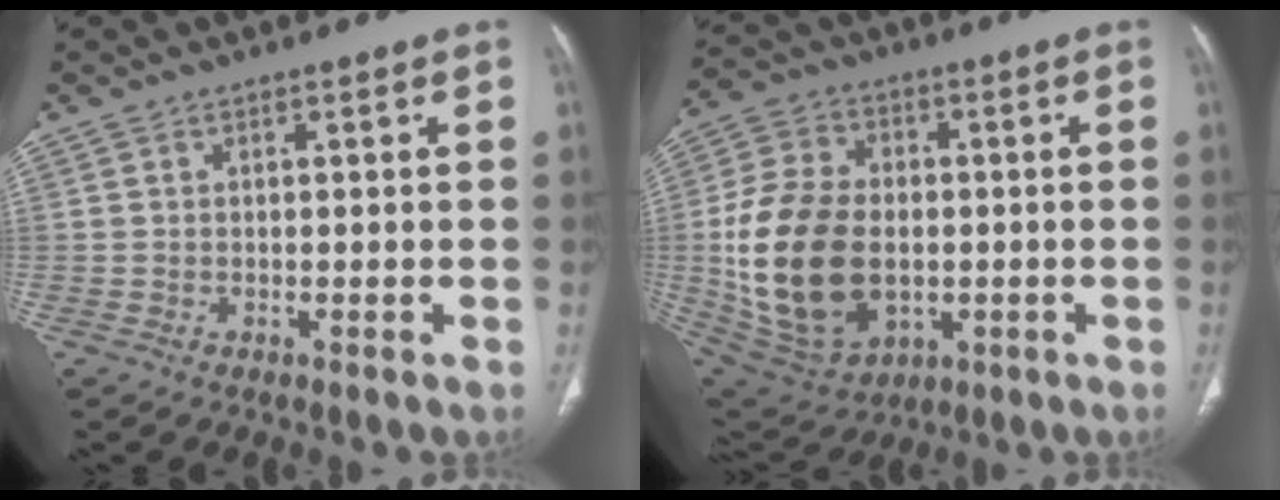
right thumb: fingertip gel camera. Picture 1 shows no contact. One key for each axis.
{"total": 22.4, "fx": -1.8, "fy": 15.1, "fz": 16.5, "tx": -0.309, "ty": 0.001, "tz": -0.012}